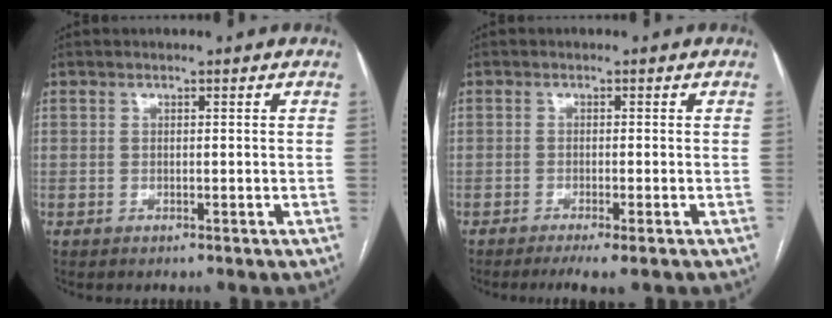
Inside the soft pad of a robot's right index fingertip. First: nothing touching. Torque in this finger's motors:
{"motor_torque": [0.06, 0.05, 0.17, 0.03]}